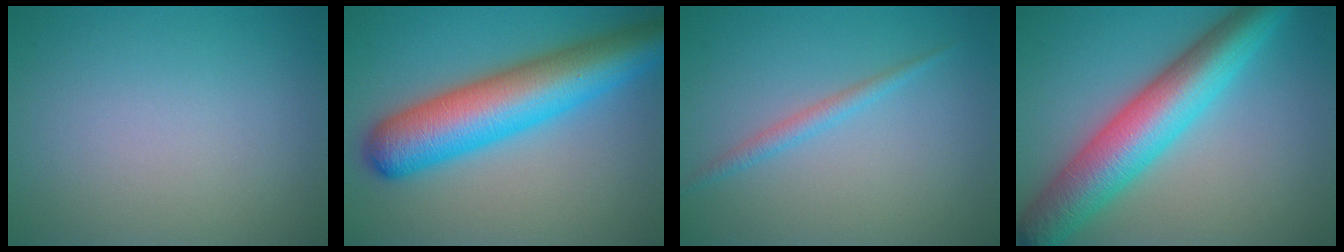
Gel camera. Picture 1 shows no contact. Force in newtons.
{"total": 10.4, "press": 10.4, "slide": 0.2}
{"total": 1.5, "press": 1.5, "slide": 0.1}
{"total": 9.0, "press": 9.0, "slide": 0.2}